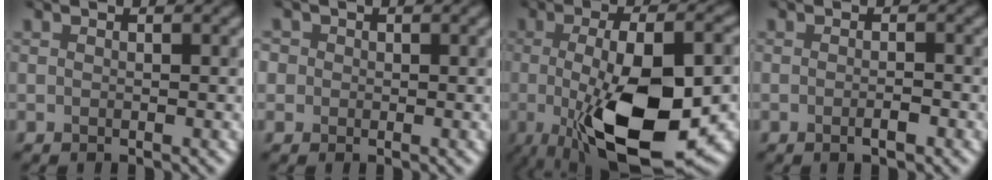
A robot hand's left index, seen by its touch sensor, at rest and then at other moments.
{"total": 1.1, "force": [-0.4, 0.6, -0.8], "torque": [0.016, 0.002, 0.002]}
{"total": 12.5, "force": [-3.0, 4.1, 11.4], "torque": [-0.175, -0.016, -0.038]}
{"total": 1.3, "force": [-1.2, 0.0, 0.5], "torque": [-0.006, -0.005, -0.012]}